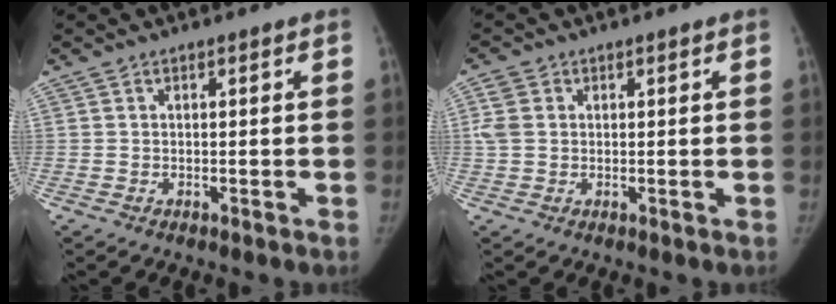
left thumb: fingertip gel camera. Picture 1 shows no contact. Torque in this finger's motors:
{"motor_torque": [0.69, 2.14, 0.61, 0.03, 0.21]}